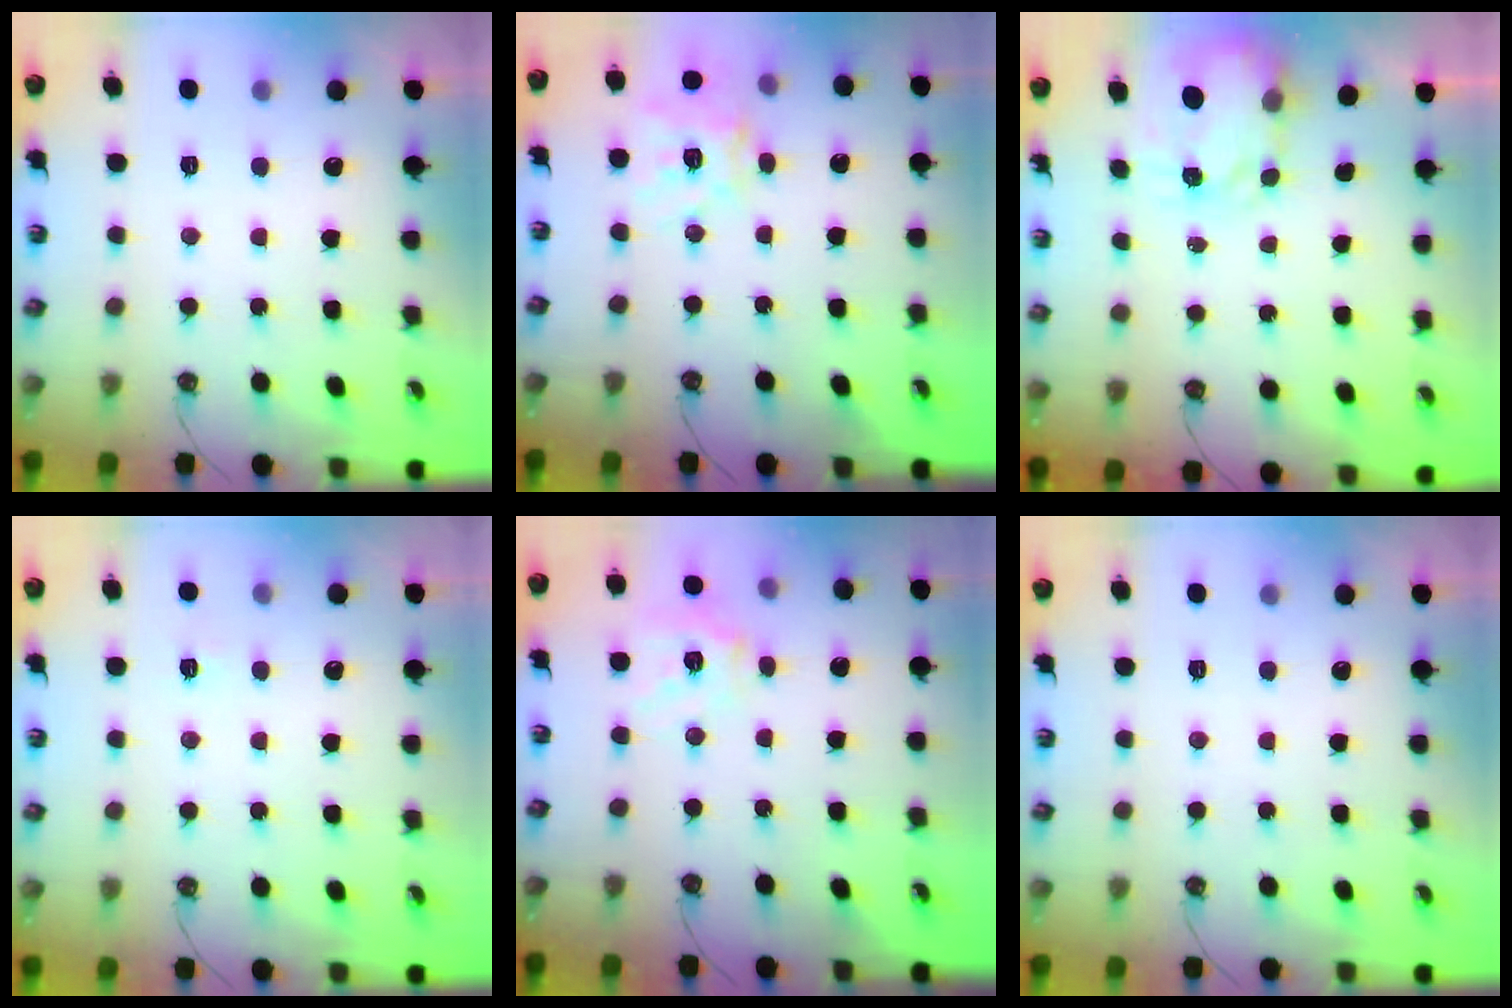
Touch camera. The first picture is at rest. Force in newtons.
{"total": 15.7, "press": 15.5, "slide": 2.0}
{"total": 3.6, "press": 3.6, "slide": 0.6}
{"total": 4.0, "press": 4.0, "slide": 0.4}
{"total": 14.4, "press": 14.2, "slide": 2.2}
{"total": 0.0}